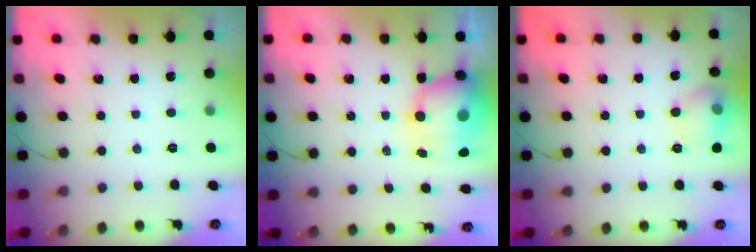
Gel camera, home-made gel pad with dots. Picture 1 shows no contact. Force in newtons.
{"total": 10.3, "press": 9.9, "slide": 2.8}
{"total": 8.8, "press": 8.8, "slide": 0.7}